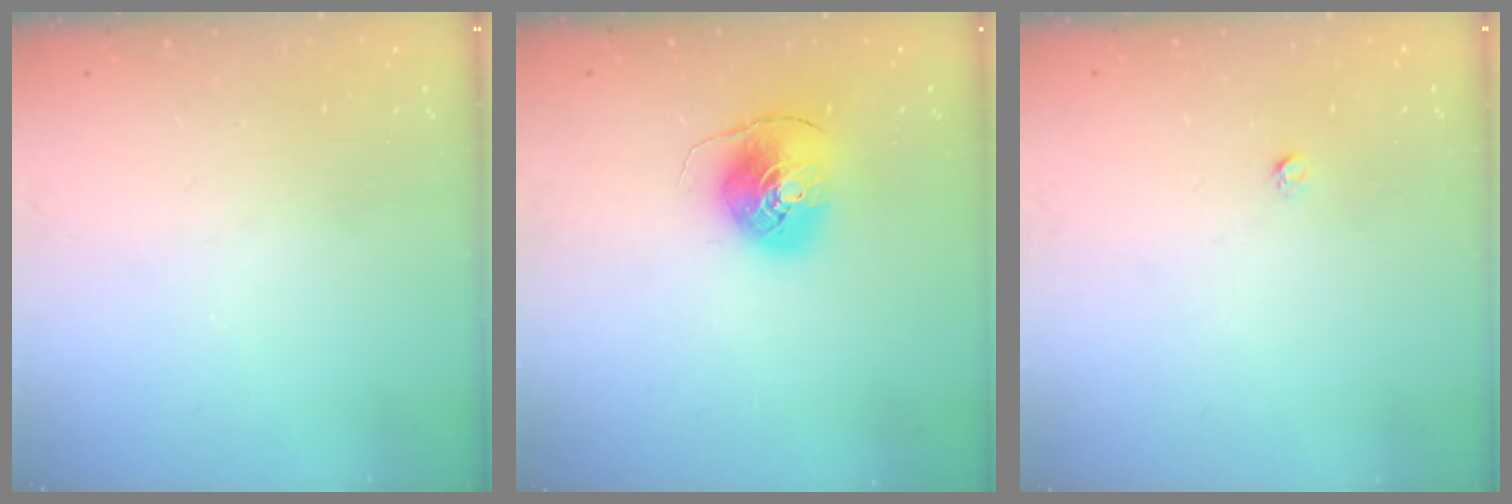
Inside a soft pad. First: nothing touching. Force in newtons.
{"total": 8.1, "press": 8.1, "slide": 0.6}
{"total": 1.6, "press": 1.5, "slide": 0.1}